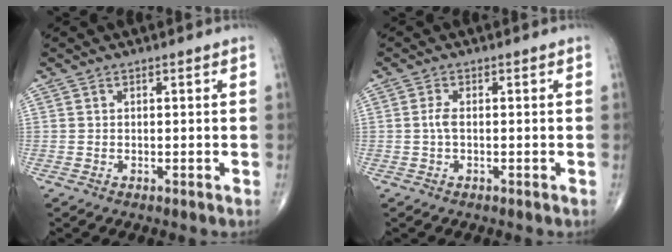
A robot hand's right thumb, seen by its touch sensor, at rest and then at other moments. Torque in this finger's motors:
{"motor_torque": [-0.38, 0.28, 0.40, 0.14, 0.00]}